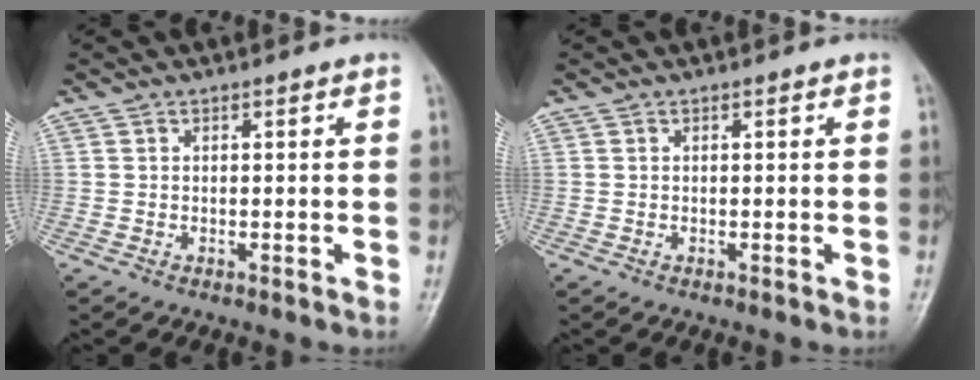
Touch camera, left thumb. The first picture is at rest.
{"total": 0.0}